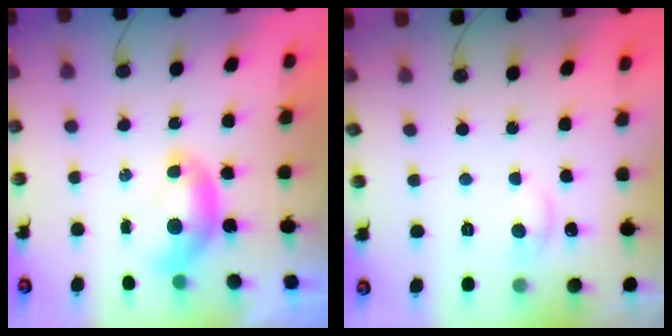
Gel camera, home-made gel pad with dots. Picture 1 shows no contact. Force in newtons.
{"total": 0.9, "press": 0.1, "slide": 0.9}